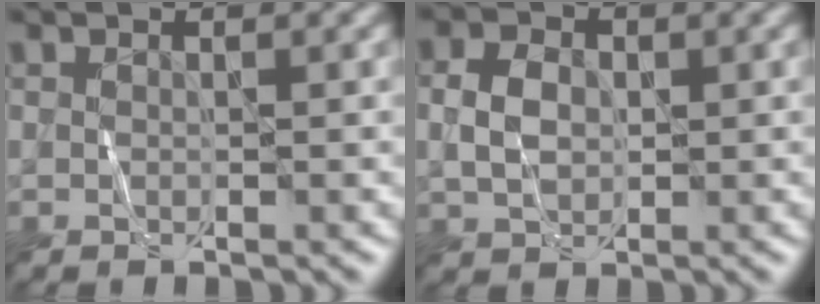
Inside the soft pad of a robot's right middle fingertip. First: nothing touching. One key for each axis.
{"total": 2.8, "fx": -0.1, "fy": 2.1, "fz": 1.9, "tx": -0.042, "ty": 0.003, "tz": -0.004}